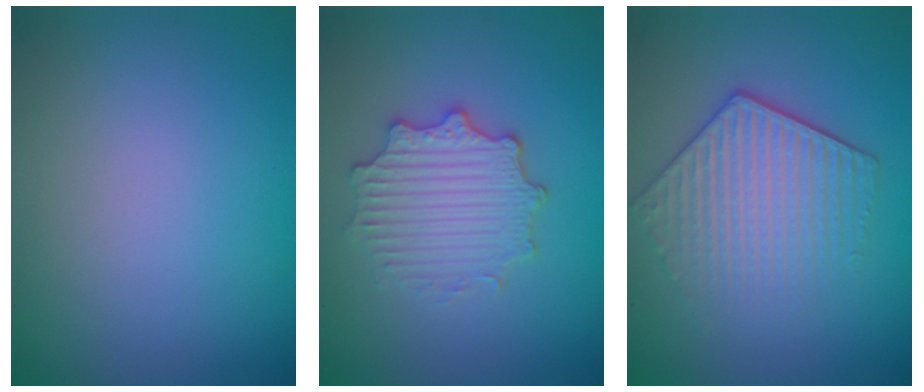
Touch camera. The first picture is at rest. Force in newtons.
{"total": 4.2, "press": 3.5, "slide": 2.3}
{"total": 4.4, "press": 3.7, "slide": 2.4}